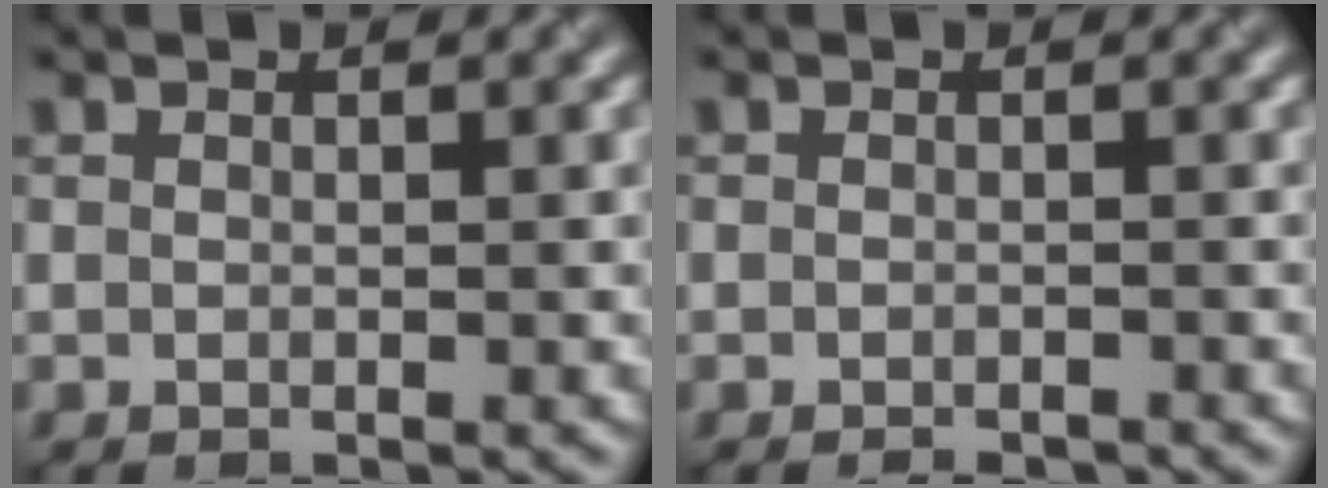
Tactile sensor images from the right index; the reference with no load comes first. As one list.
[{"total": 1.3, "force": [-1.1, 0.1, 0.6], "torque": [-0.004, 0.000, -0.014]}]